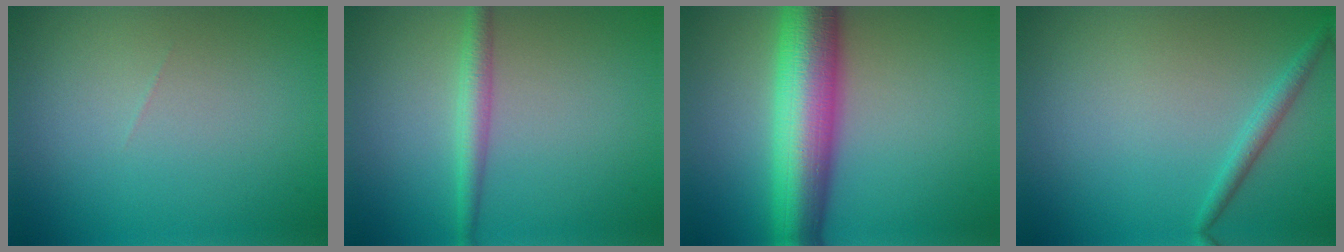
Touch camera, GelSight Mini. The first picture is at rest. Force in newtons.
{"total": 2.2, "press": 2.2, "slide": 0.1}
{"total": 10.2, "press": 10.2, "slide": 0.3}
{"total": 1.5, "press": 1.5, "slide": 0.1}